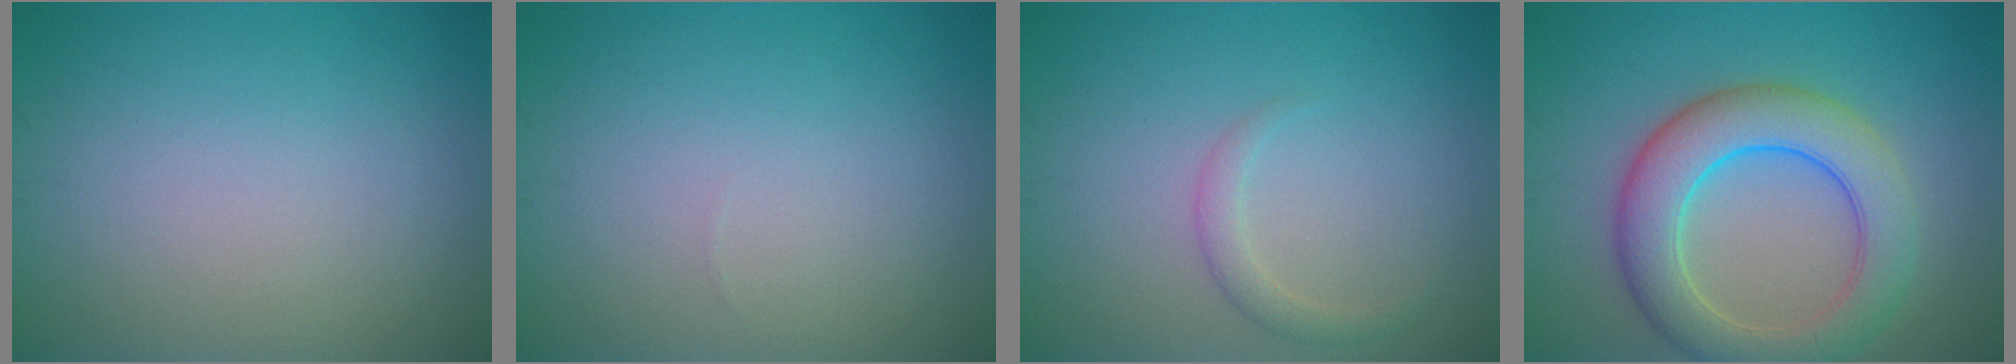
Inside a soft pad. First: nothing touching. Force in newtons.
{"total": 0.0}
{"total": 1.5, "press": 1.5, "slide": 0.0}
{"total": 7.4, "press": 7.4, "slide": 0.3}